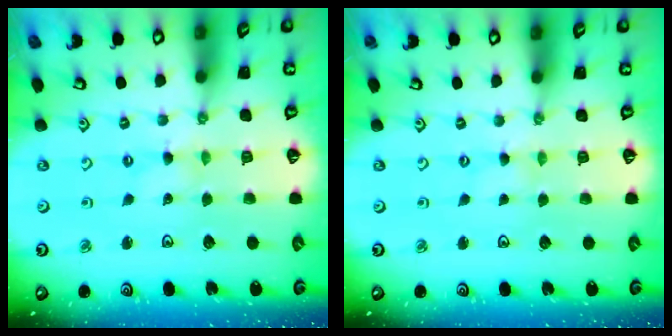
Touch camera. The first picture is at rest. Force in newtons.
{"total": 0.0}